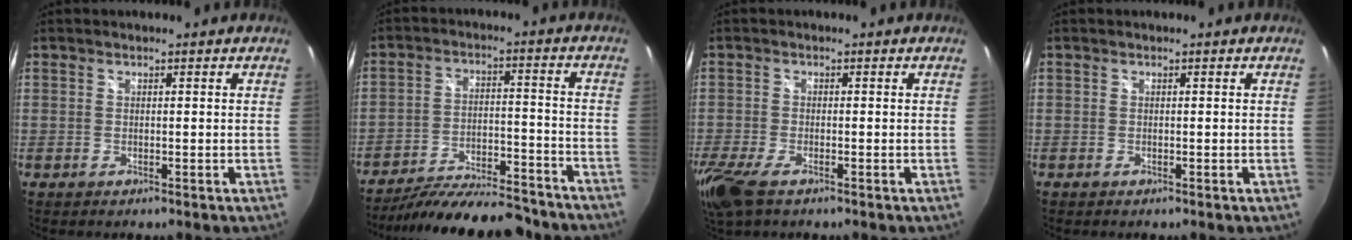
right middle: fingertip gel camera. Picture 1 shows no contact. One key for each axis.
{"total": 21.0, "fx": -18.6, "fy": 4.3, "fz": 8.7, "tx": -0.160, "ty": -0.020, "tz": -0.260}
{"total": 7.6, "fx": -4.9, "fy": 2.7, "fz": 5.1, "tx": -0.132, "ty": -0.030, "tz": -0.096}
{"total": 0.0}